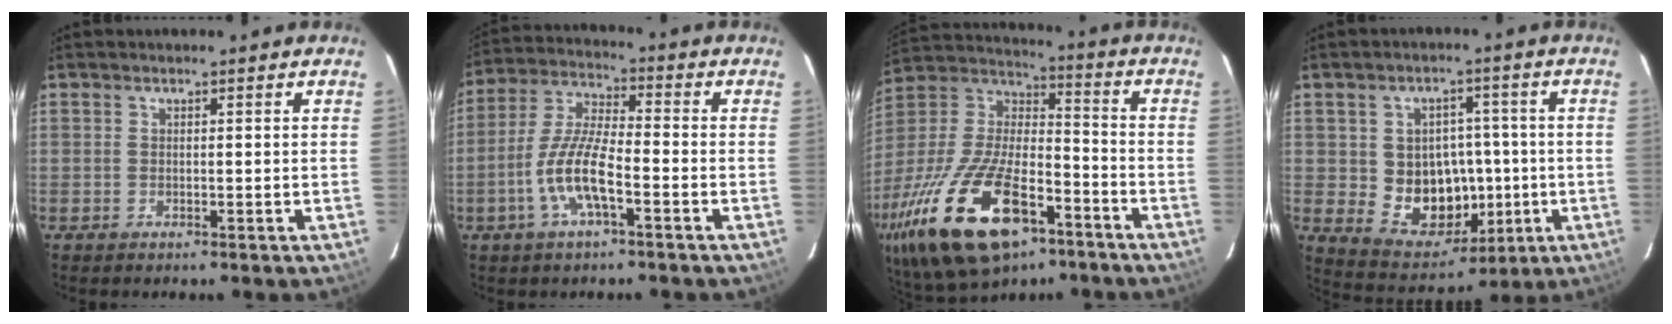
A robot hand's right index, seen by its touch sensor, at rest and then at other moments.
{"total": 10.2, "force": [-4.2, 2.5, 9.0], "torque": [-0.192, 0.001, -0.081]}
{"total": 29.5, "force": [-16.0, 13.0, 21.1], "torque": [-0.436, -0.038, -0.270]}
{"total": 12.2, "force": [-1.4, 10.4, 6.2], "torque": [-0.120, 0.007, 0.002]}